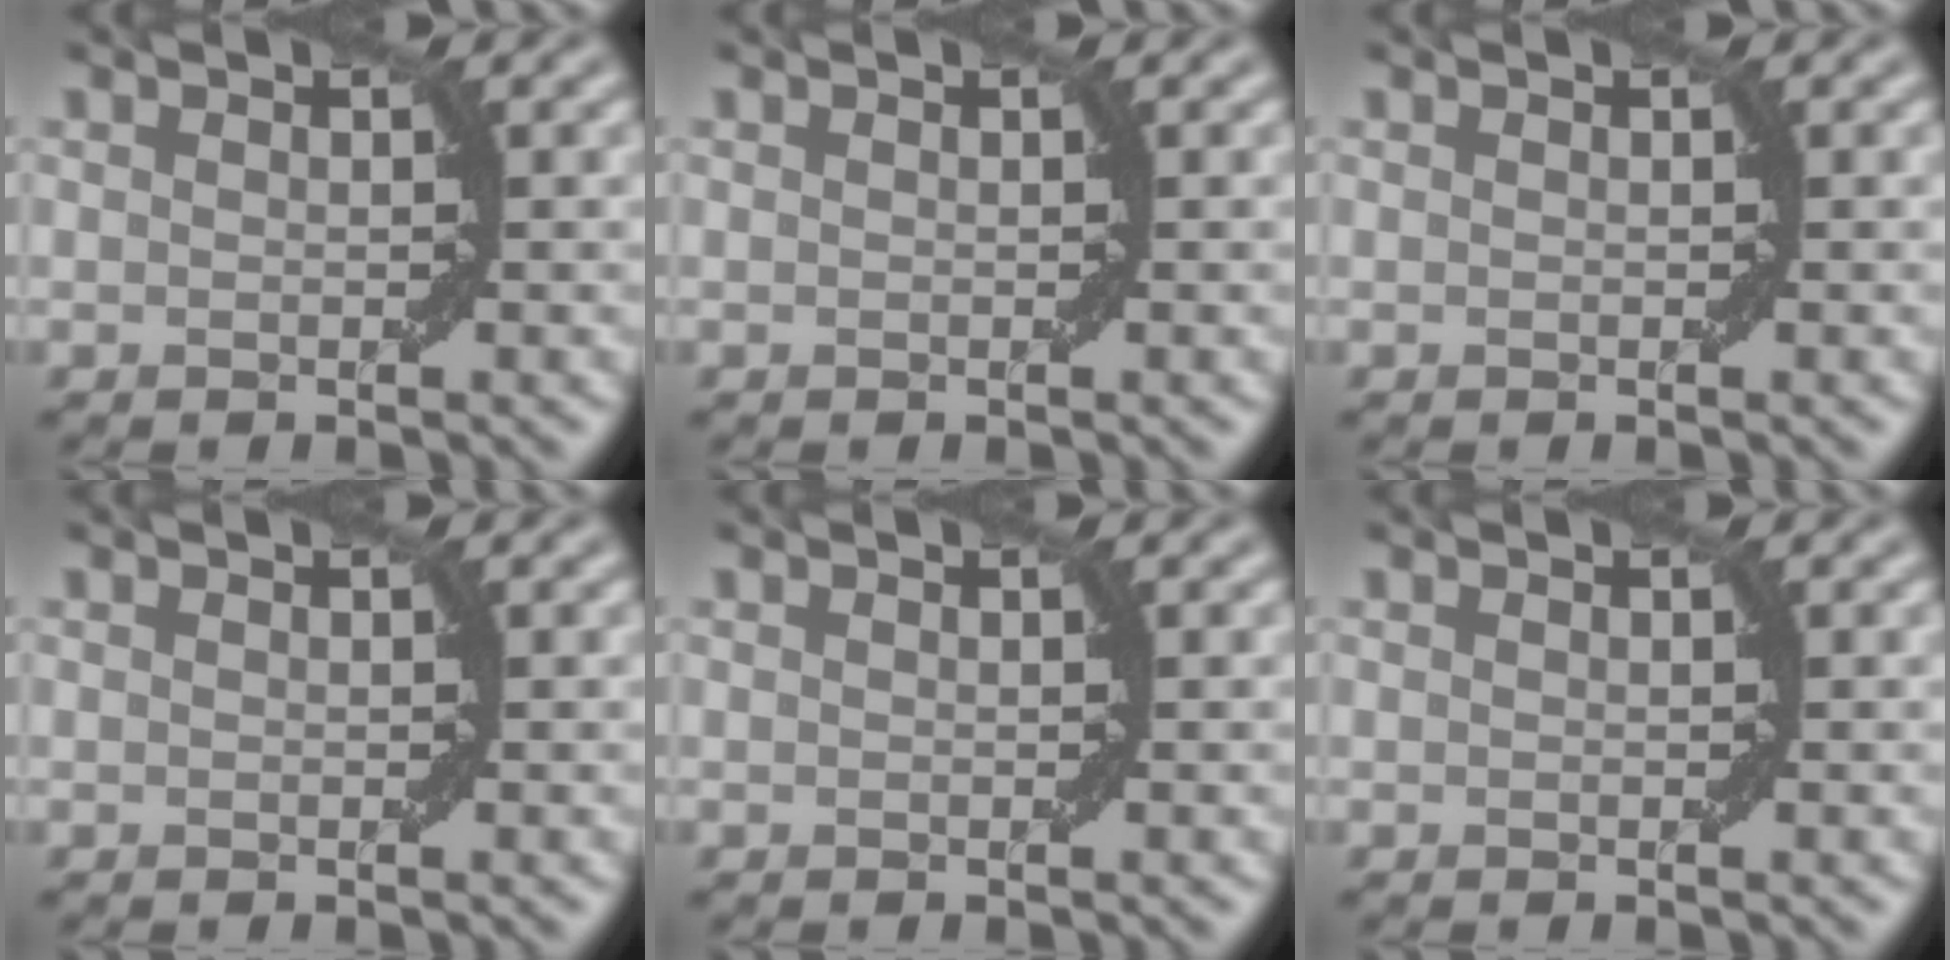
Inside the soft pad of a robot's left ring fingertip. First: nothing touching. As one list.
[{"total": 0.0}, {"total": 0.0}, {"total": 0.0}, {"total": 0.0}, {"total": 0.0}]